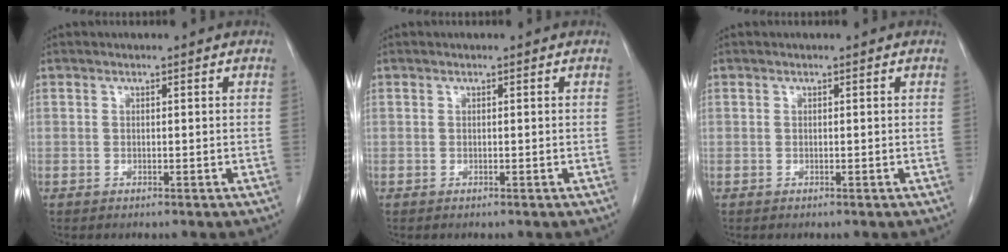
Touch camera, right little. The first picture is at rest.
{"total": 0.0}
{"total": 0.0}